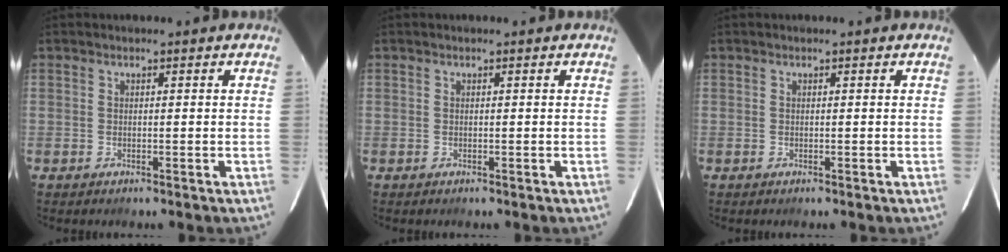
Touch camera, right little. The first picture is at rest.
{"total": 0.0}
{"total": 0.0}